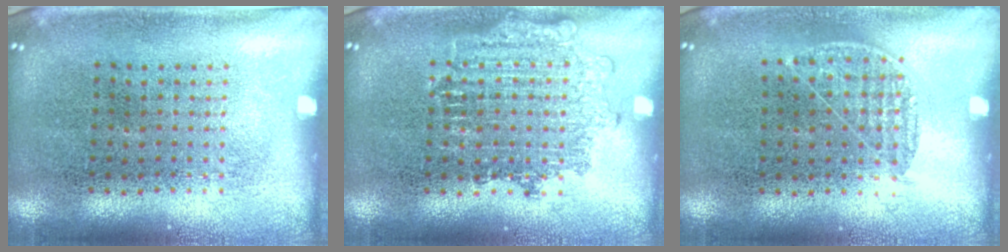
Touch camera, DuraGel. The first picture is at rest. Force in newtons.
{"total": 2.2, "press": 2.2, "slide": 0.5}
{"total": 0.8, "press": 0.7, "slide": 0.5}